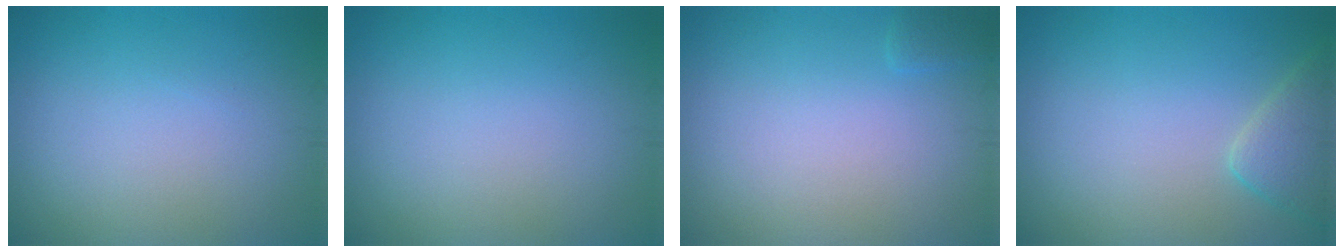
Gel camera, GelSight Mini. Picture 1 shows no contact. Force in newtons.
{"total": 0.0}
{"total": 0.7, "press": 0.7, "slide": 0.1}
{"total": 2.9, "press": 2.9, "slide": 0.2}